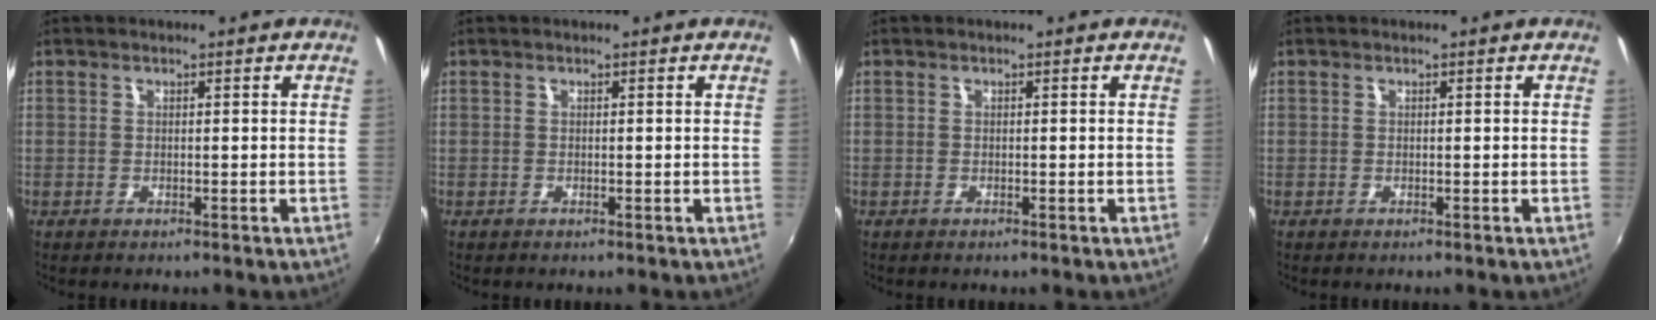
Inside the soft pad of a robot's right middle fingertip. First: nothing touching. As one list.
[{"total": 0.0}, {"total": 0.0}, {"total": 0.0}]